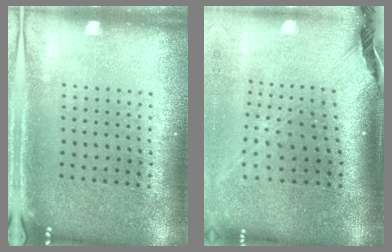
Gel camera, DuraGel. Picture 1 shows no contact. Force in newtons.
{"total": 2.7, "press": 2.0, "slide": 1.9}